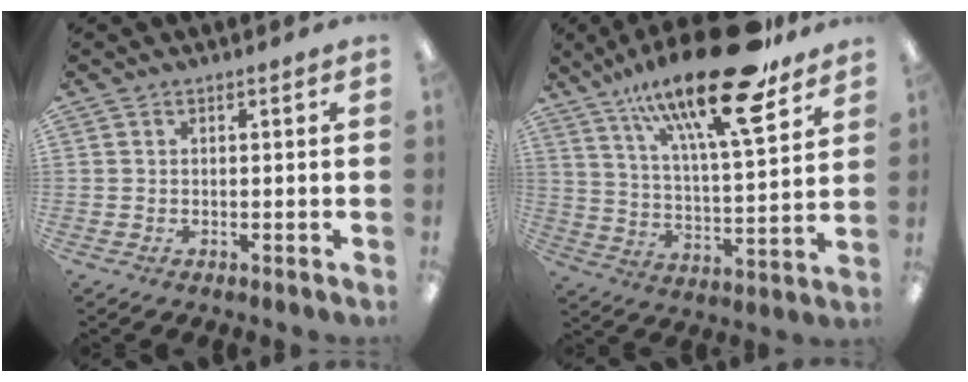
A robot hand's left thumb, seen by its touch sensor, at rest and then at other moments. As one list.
[{"total": 23.7, "force": [16.4, 6.1, 16.1], "torque": [-0.263, -0.097, 0.266]}]